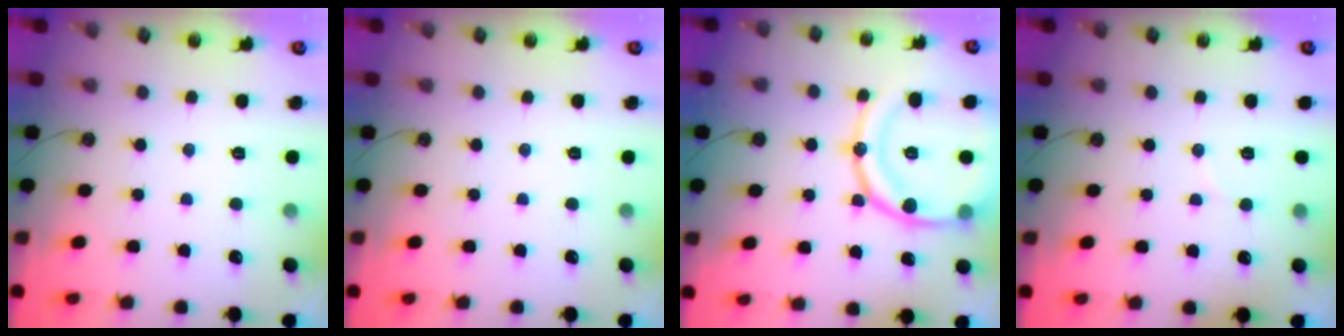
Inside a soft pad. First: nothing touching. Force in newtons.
{"total": 0.0}
{"total": 20.7, "press": 20.5, "slide": 2.4}
{"total": 2.6, "press": 2.6, "slide": 0.3}